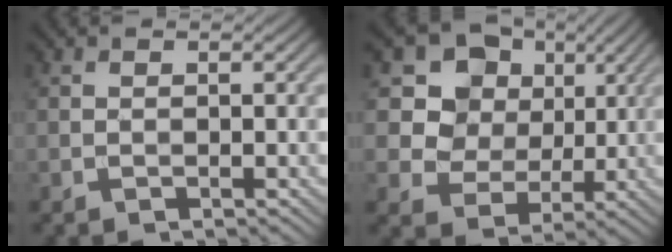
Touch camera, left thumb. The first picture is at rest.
{"total": 10.5, "force": [4.1, 8.6, 4.4], "torque": [-0.104, 0.016, 0.068]}